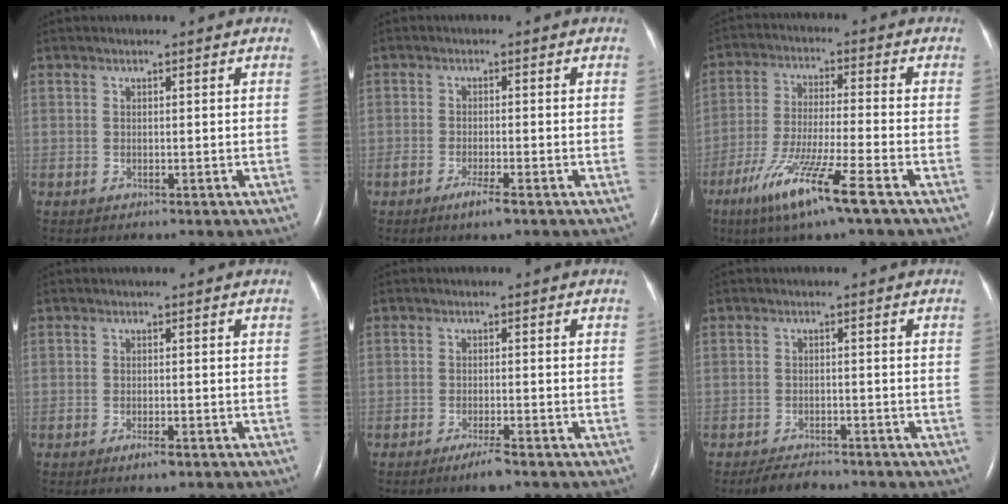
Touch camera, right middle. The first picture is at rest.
{"total": 3.3, "force": [-2.0, 0.0, 2.6], "torque": [-0.053, -0.008, -0.039]}
{"total": 11.9, "force": [-6.9, -0.5, 9.7], "torque": [-0.197, -0.034, -0.127]}
{"total": 1.8, "force": [-1.2, 0.3, 1.4], "torque": [-0.028, -0.003, -0.019]}
{"total": 2.9, "force": [-2.1, -0.1, 2.0], "torque": [-0.043, -0.006, -0.039]}
{"total": 3.5, "force": [-3.1, 1.1, 1.3], "torque": [-0.029, -0.005, -0.050]}